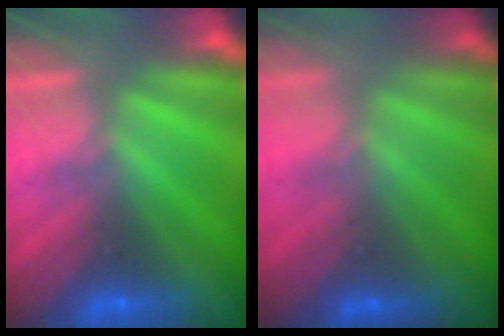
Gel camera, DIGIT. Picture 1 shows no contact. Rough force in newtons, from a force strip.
{"total": 1.2}